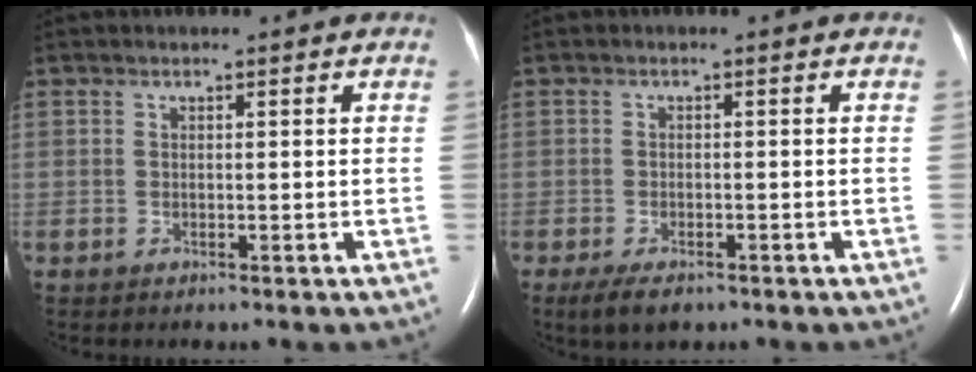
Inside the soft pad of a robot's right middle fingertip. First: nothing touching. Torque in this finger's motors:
{"motor_torque": [0.44, -0.36, 0.03, 0.05]}